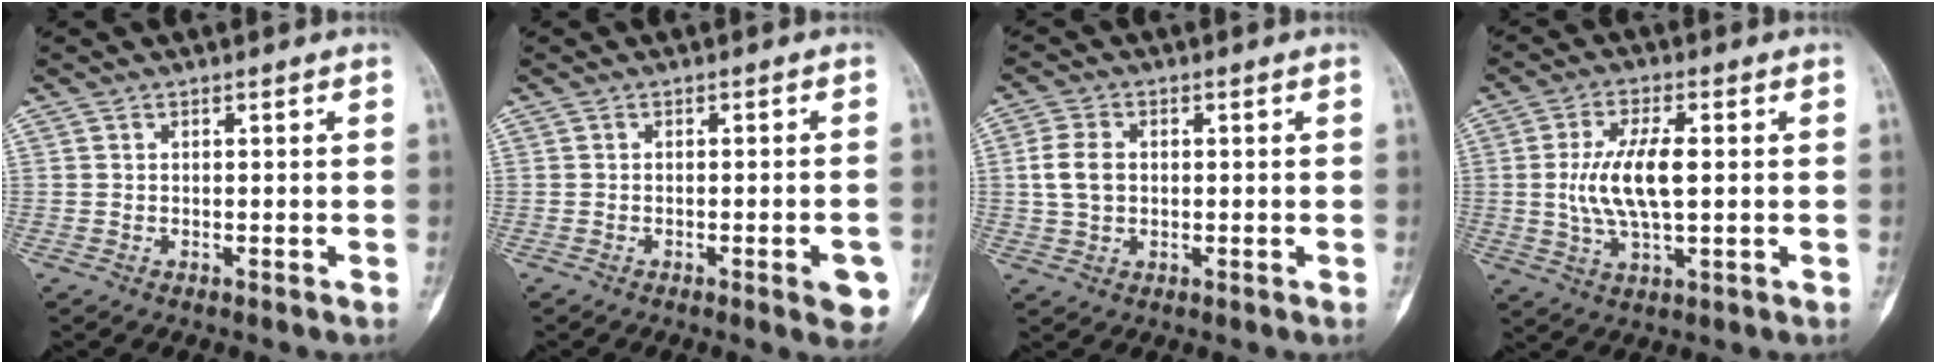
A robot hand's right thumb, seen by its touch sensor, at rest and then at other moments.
{"total": 4.8, "force": [-1.9, 1.1, 4.3], "torque": [-0.041, 0.005, -0.020]}
{"total": 5.6, "force": [0.5, 4.0, 3.9], "torque": [-0.080, 0.006, 0.010]}
{"total": 10.2, "force": [0.6, 3.9, 9.4], "torque": [-0.191, 0.001, 0.012]}